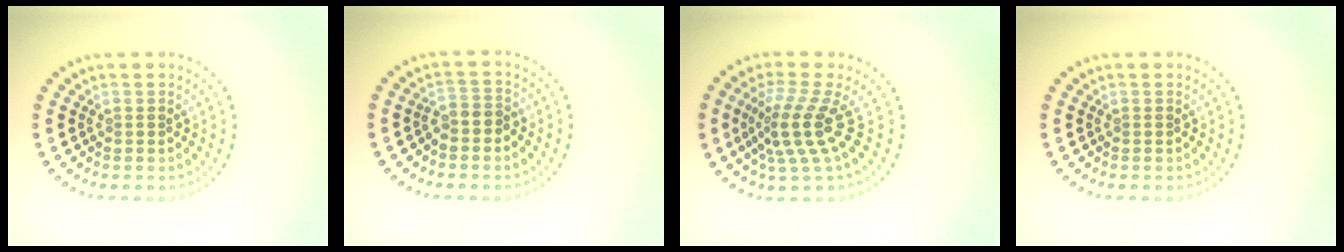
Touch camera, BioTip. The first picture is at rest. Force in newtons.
{"total": 1.3, "press": 1.0, "slide": 0.8}
{"total": 3.9, "press": 2.7, "slide": 2.9}
{"total": 0.0}